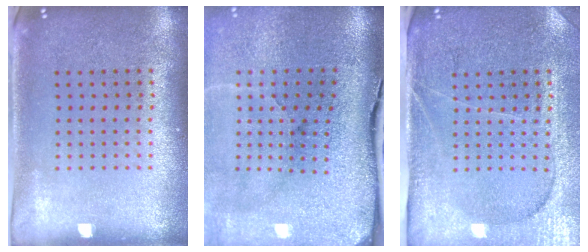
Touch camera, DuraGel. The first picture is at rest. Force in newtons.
{"total": 5.1, "press": 4.0, "slide": 3.2}
{"total": 4.0, "press": 3.6, "slide": 1.7}